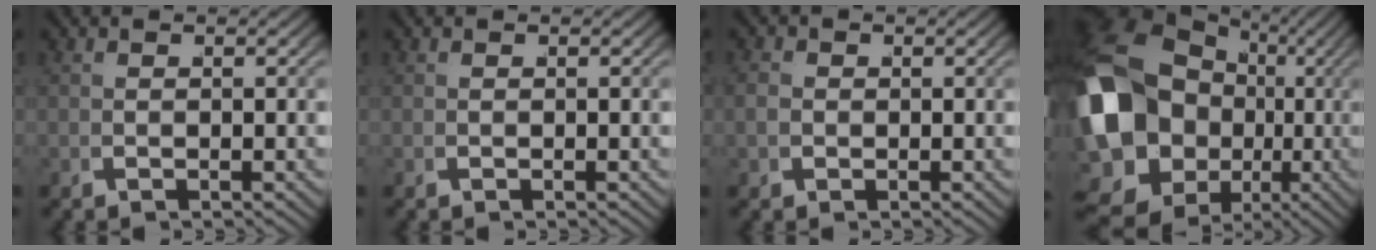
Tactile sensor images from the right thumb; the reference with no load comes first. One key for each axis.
{"total": 0.0}
{"total": 1.2, "fx": 0.2, "fy": 1.1, "fz": 0.4, "tx": -0.013, "ty": -0.008, "tz": 0.007}
{"total": 15.9, "fx": -1.3, "fy": 12.5, "fz": 9.8, "tx": -0.251, "ty": -0.075, "tz": 0.012}